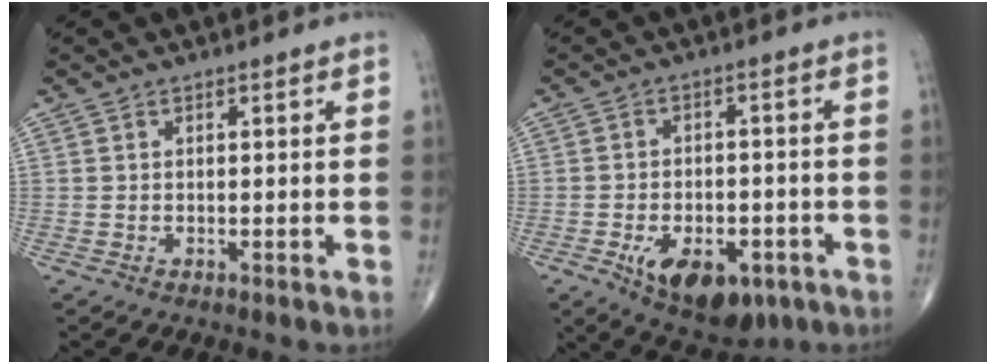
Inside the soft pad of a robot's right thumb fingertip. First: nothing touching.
{"total": 12.8, "force": [-5.8, 7.1, 8.8], "torque": [-0.114, 0.016, -0.076]}